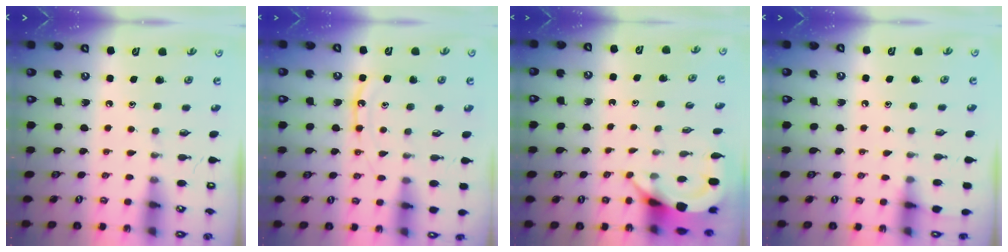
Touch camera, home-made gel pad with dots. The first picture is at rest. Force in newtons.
{"total": 10.2, "press": 10.1, "slide": 0.5}
{"total": 3.8, "press": 3.8, "slide": 0.2}
{"total": 4.7, "press": 4.6, "slide": 0.7}